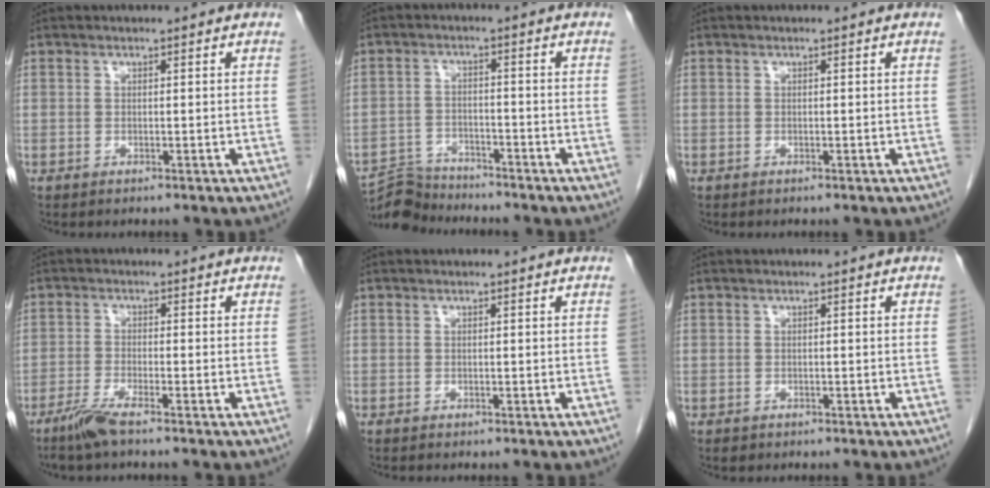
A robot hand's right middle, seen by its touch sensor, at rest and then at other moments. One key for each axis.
{"total": 6.2, "fx": -6.1, "fy": 0.9, "fz": -0.3, "tx": 0.003, "ty": -0.005, "tz": -0.112}
{"total": 0.0}
{"total": 3.7, "fx": -2.8, "fy": -0.1, "fz": 2.3, "tx": -0.056, "ty": -0.009, "tz": -0.061}
{"total": 0.0}
{"total": 0.6, "fx": -0.4, "fy": 0.4, "fz": 0.1, "tx": -0.008, "ty": 0.000, "tz": -0.004}